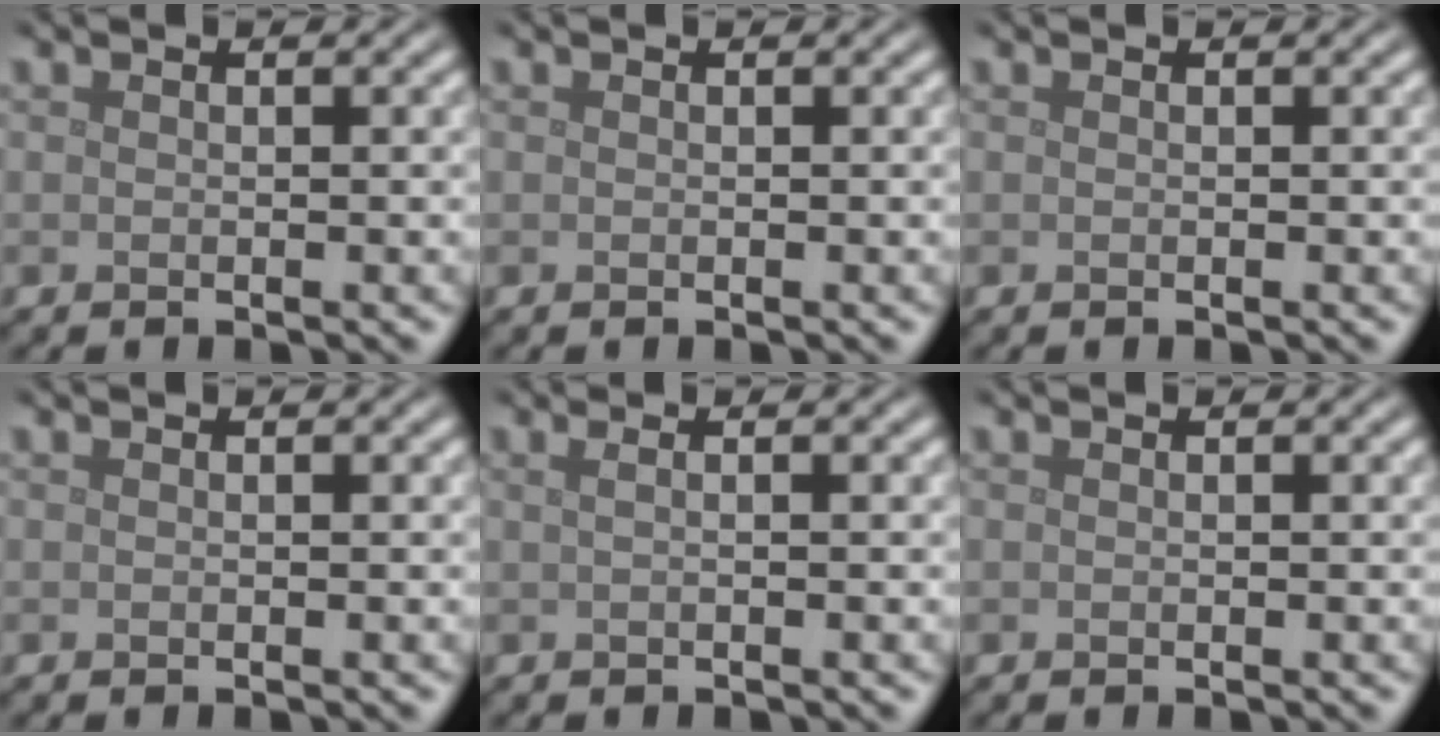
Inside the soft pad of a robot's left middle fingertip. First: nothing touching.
{"total": 0.0}
{"total": 0.0}
{"total": 0.0}
{"total": 1.8, "force": [0.7, 0.9, 1.4], "torque": [-0.006, 0.003, -0.010]}
{"total": 0.0}